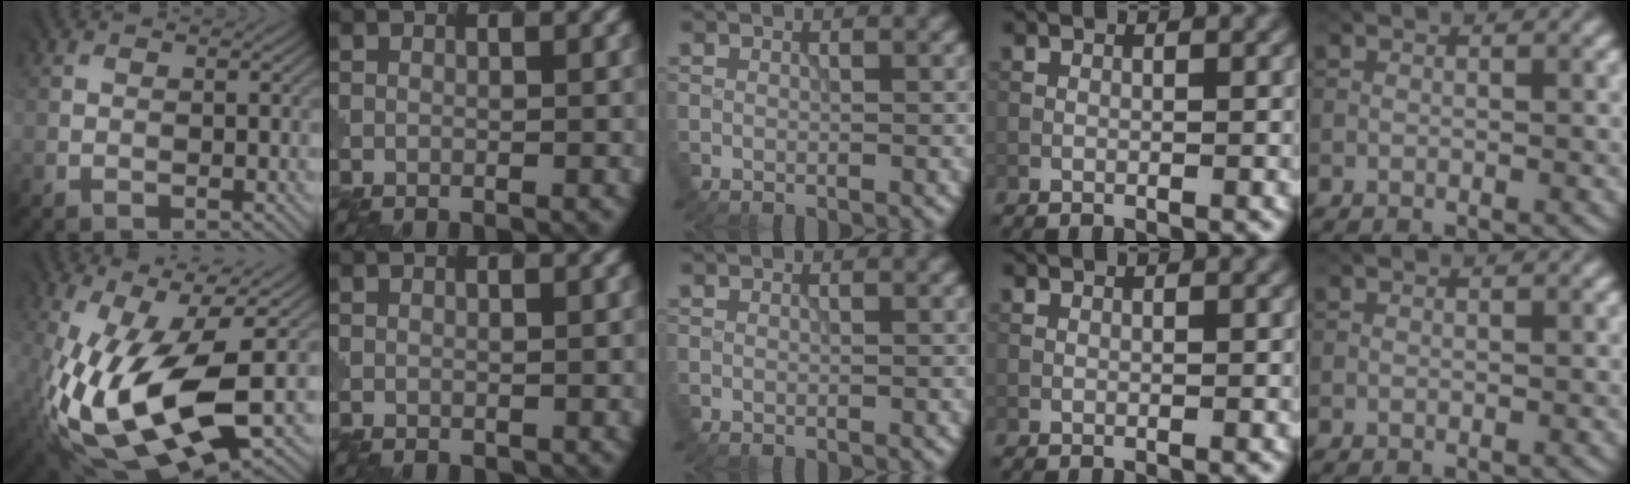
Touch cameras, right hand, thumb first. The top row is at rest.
{"thumb": {"total": 16.4, "force": [-4.0, 6.3, 14.7], "torque": [-0.312, -0.032, -0.064]}, "index": {"total": 0.6, "force": [0.1, 0.5, 0.3], "torque": [-0.006, -0.002, 0.004]}}